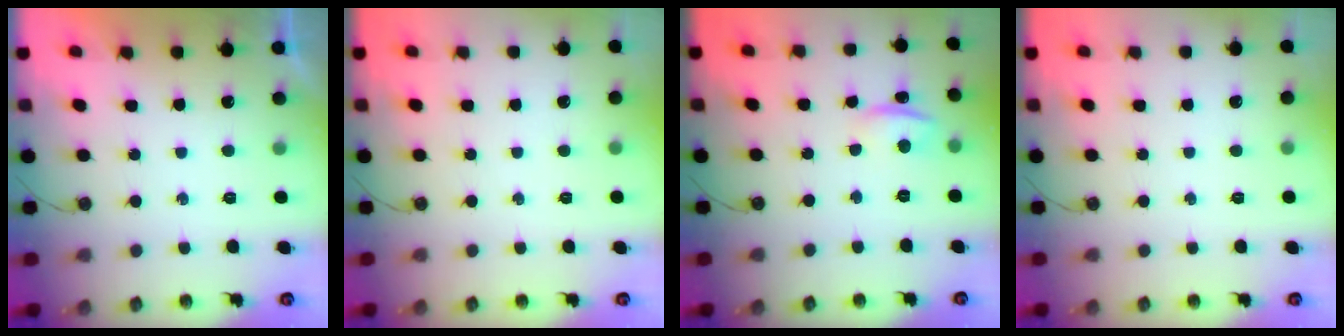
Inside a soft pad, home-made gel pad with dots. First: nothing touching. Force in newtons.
{"total": 0.0}
{"total": 1.6, "press": 1.4, "slide": 0.7}
{"total": 0.0}